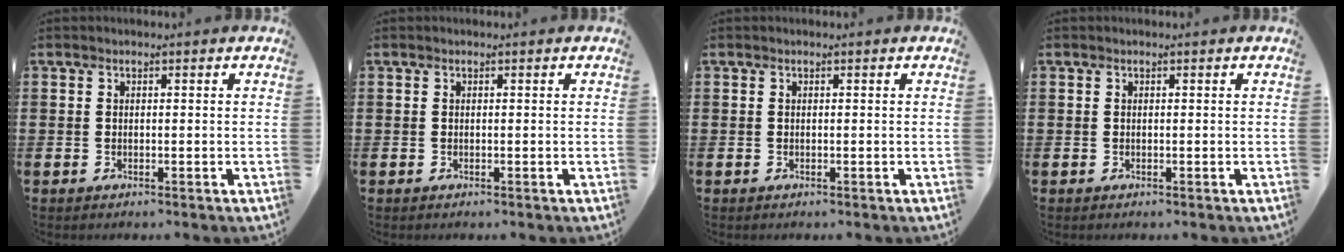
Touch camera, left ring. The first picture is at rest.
{"total": 0.0}
{"total": 0.0}
{"total": 0.0}